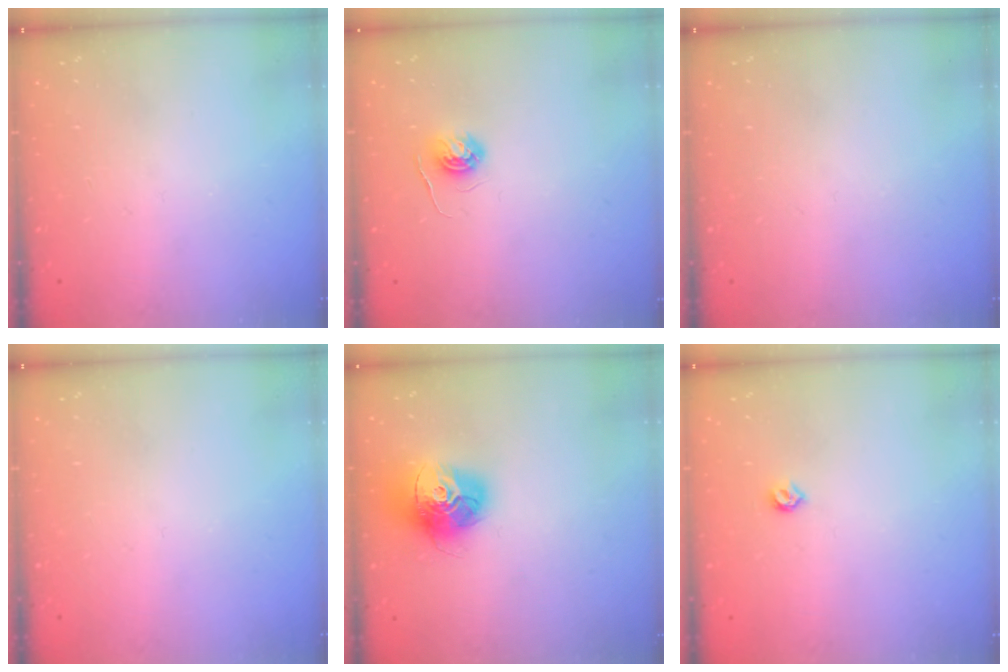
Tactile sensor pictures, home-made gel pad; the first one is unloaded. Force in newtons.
{"total": 4.7, "press": 4.6, "slide": 0.4}
{"total": 0.0}
{"total": 0.0}
{"total": 15.2, "press": 15.2, "slide": 1.3}
{"total": 4.0, "press": 3.9, "slide": 0.8}